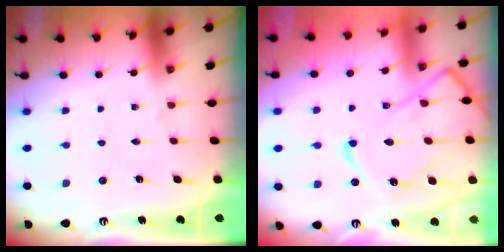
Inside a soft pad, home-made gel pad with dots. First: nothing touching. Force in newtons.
{"total": 13.9, "press": 13.9, "slide": 0.9}